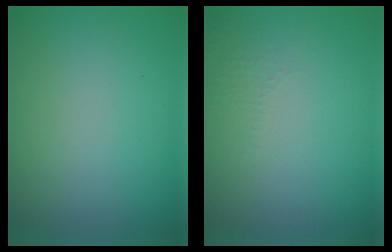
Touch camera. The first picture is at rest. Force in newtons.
{"total": 1.0, "press": 0.9, "slide": 0.3}